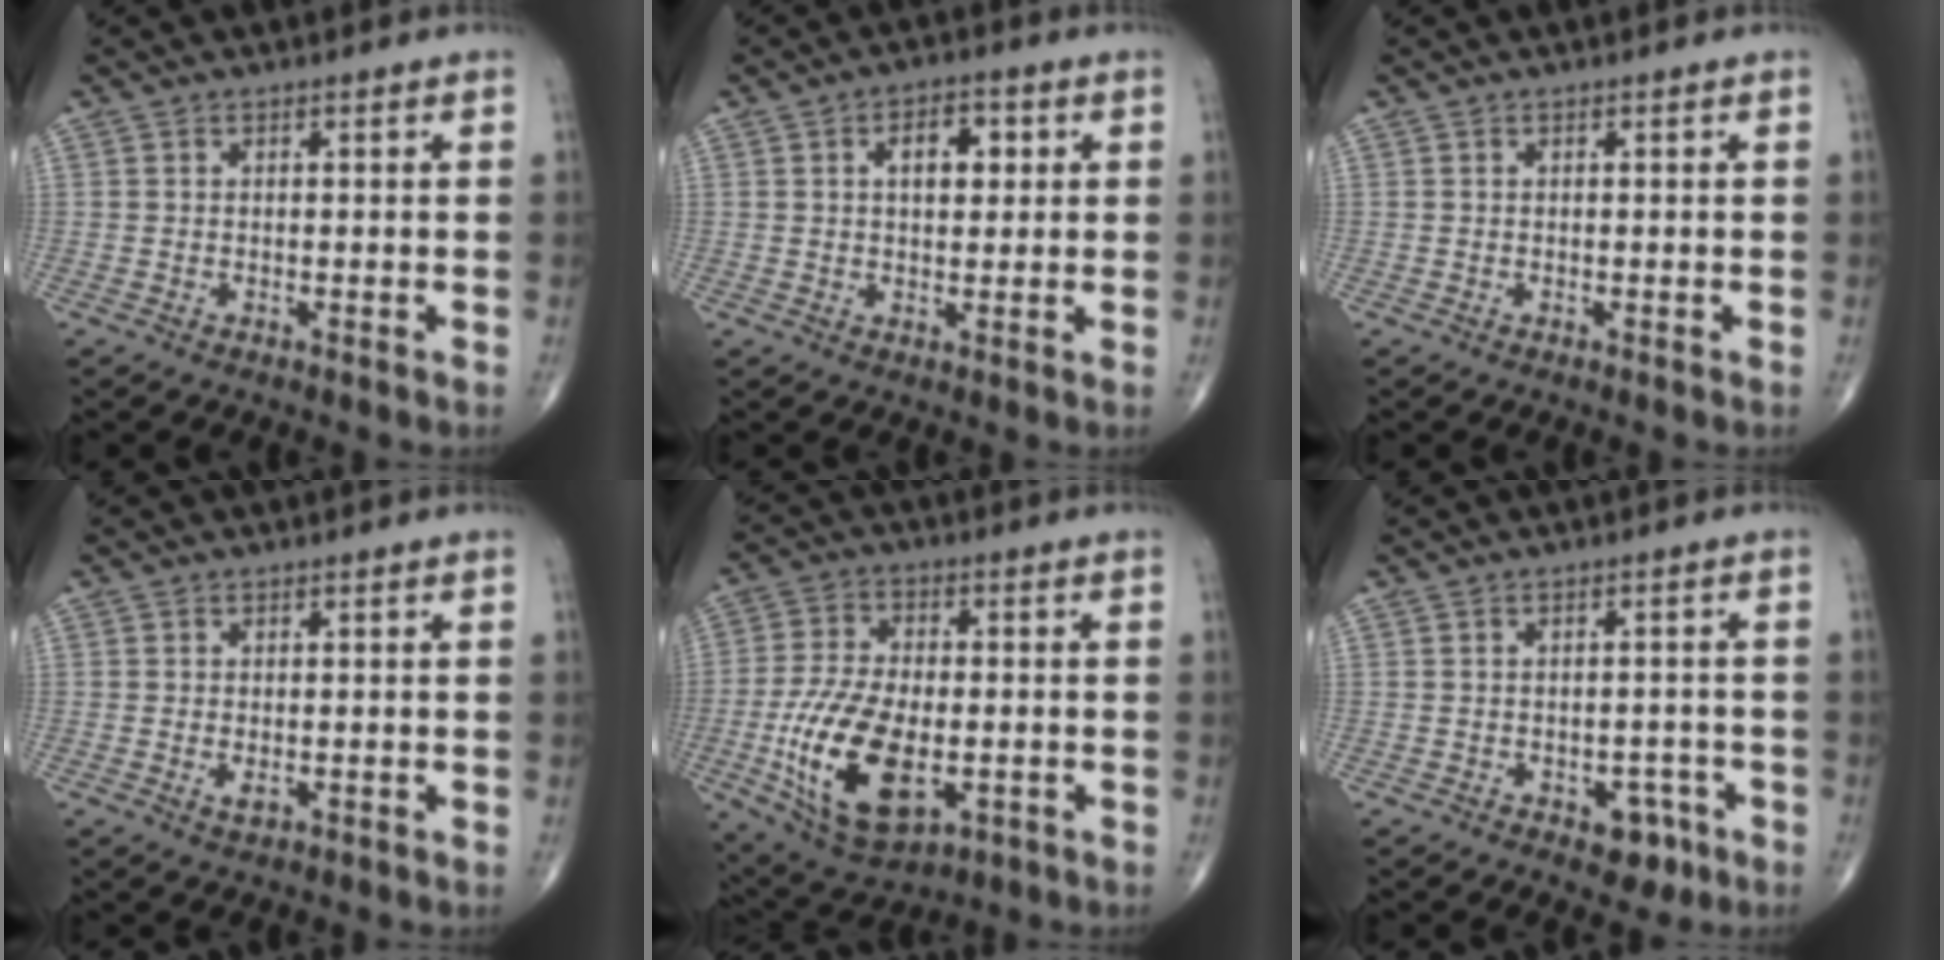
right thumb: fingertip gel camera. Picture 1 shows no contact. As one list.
[{"total": 6.5, "force": [1.7, 3.7, 5.1], "torque": [-0.058, 0.004, 0.024]}, {"total": 0.0}, {"total": 1.7, "force": [-0.4, 0.9, 1.4], "torque": [-0.022, -0.002, -0.005]}, {"total": 17.8, "force": [-4.3, 9.5, 14.5], "torque": [-0.267, 0.001, -0.060]}, {"total": 4.7, "force": [-2.4, 3.1, 2.7], "torque": [-0.010, 0.018, -0.026]}]